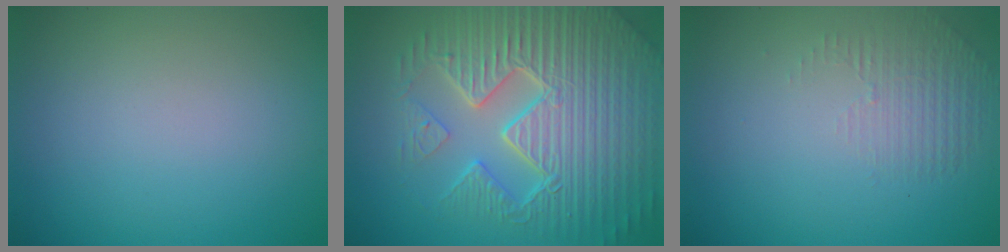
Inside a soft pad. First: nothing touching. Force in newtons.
{"total": 10.1, "press": 6.7, "slide": 7.5}
{"total": 1.4, "press": 0.3, "slide": 1.4}